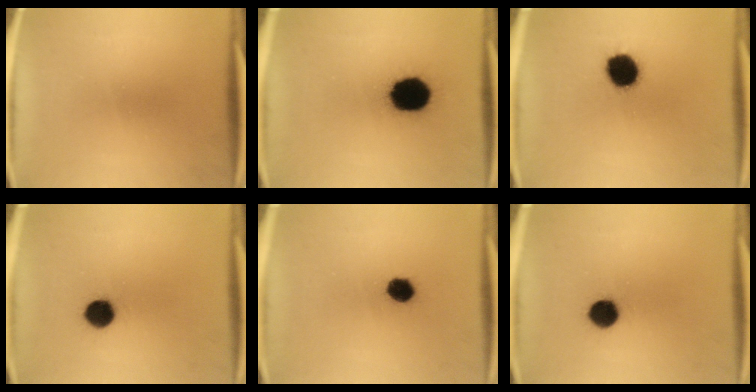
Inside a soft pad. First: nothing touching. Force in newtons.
{"total": 16.5}
{"total": 11.4}
{"total": 6.8}
{"total": 4.7}
{"total": 6.8}